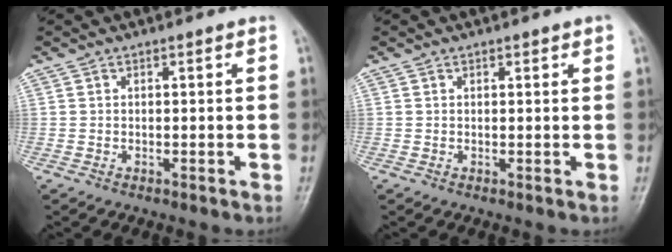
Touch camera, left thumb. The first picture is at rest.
{"total": 1.1, "force": [0.7, 0.4, 0.7], "torque": [-0.004, -0.001, 0.008]}